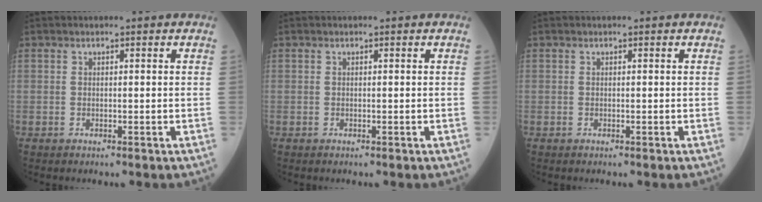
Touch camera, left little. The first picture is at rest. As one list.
[{"total": 0.0}, {"total": 0.0}]